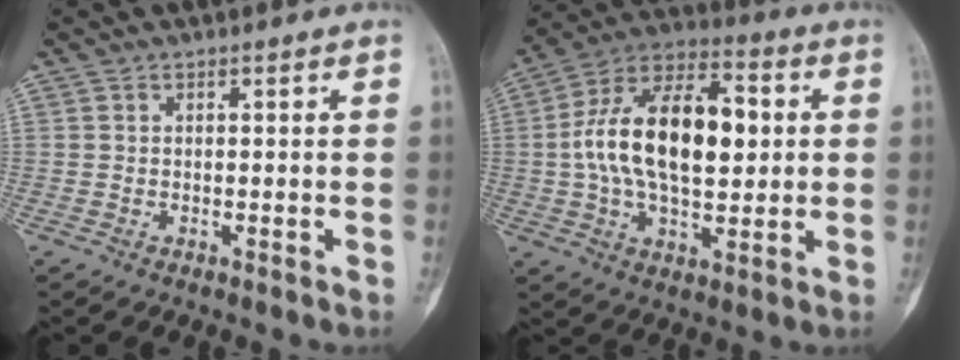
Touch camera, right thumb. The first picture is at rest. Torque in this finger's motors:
{"motor_torque": [0.48, 0.76, 1.88, -0.06, 0.55]}